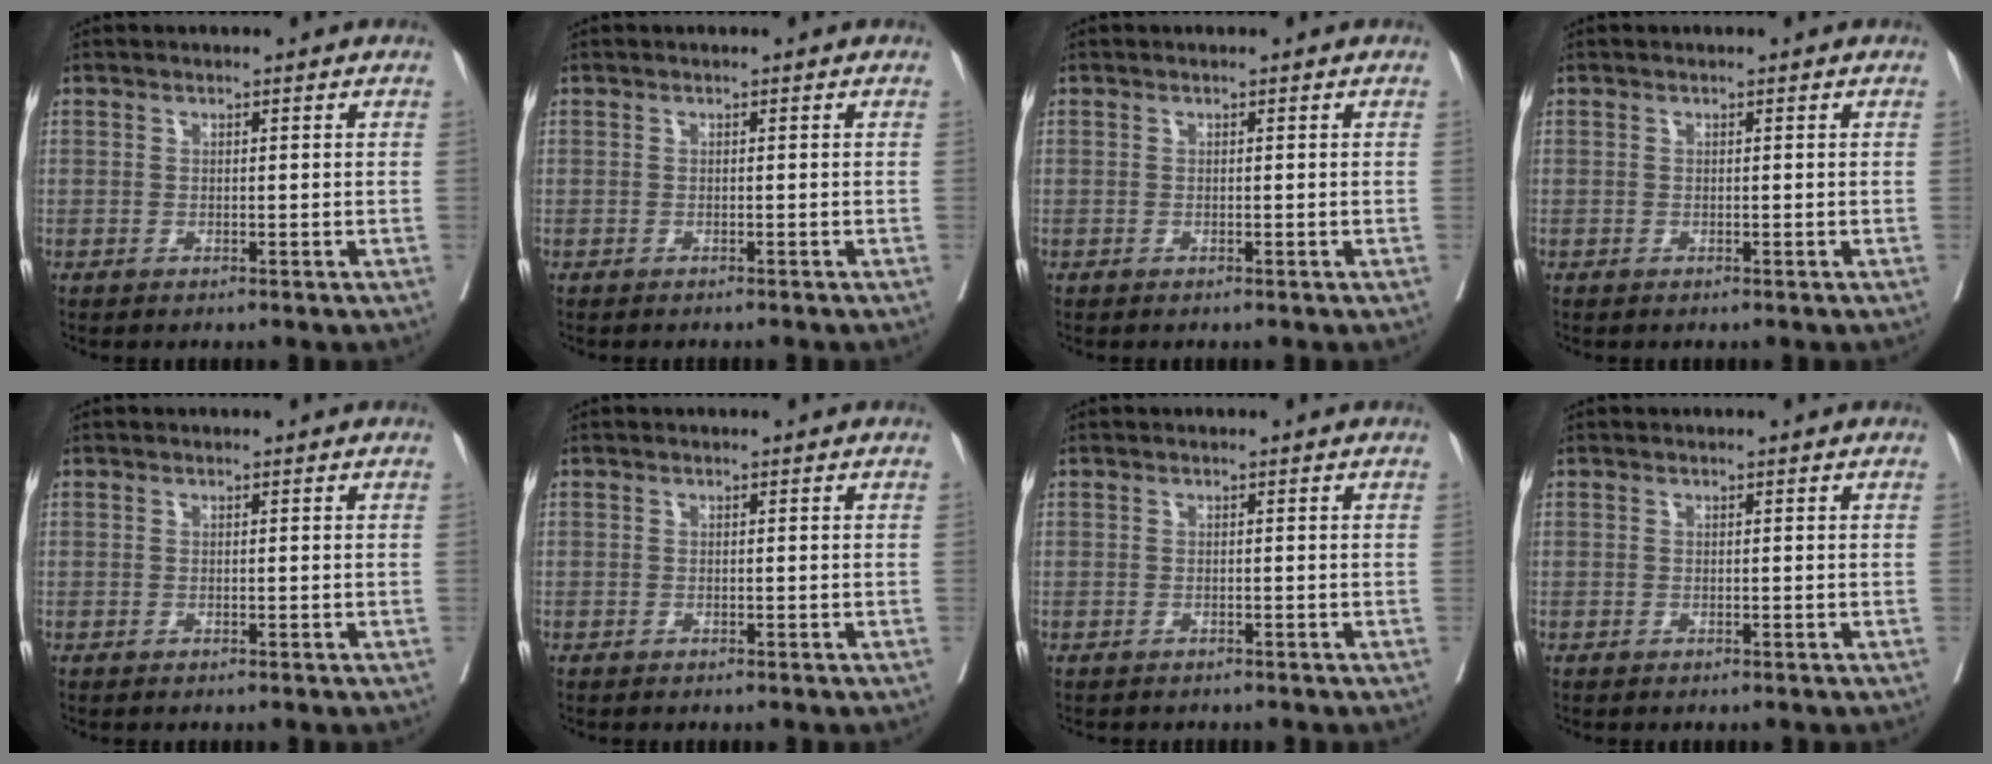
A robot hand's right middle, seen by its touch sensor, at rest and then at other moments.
{"total": 1.4, "force": [-1.3, 0.1, 0.4], "torque": [-0.006, -0.001, -0.017]}
{"total": 0.0}
{"total": 0.0}
{"total": 0.0}
{"total": 0.0}
{"total": 2.0, "force": [-1.8, 0.7, 0.4], "torque": [-0.019, -0.006, -0.025]}
{"total": 0.0}